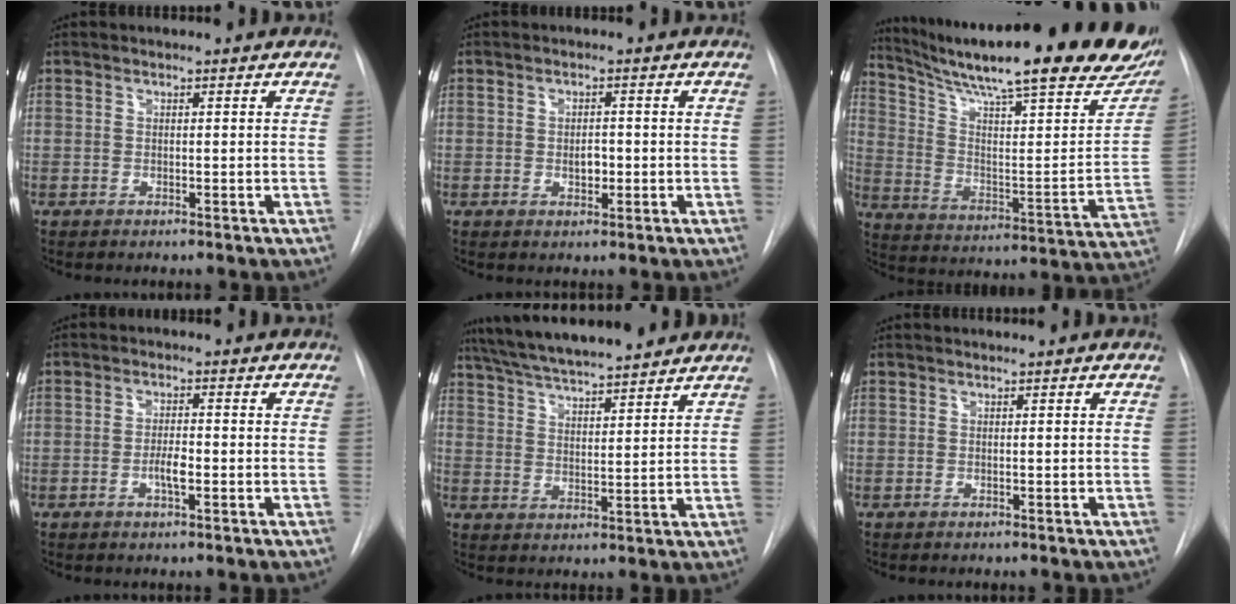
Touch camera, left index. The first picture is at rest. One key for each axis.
{"total": 2.4, "fx": -0.4, "fy": 1.4, "fz": 1.9, "tx": -0.029, "ty": 0.002, "tz": -0.004}
{"total": 32.1, "fx": 25.1, "fy": 4.4, "fz": 19.4, "tx": -0.274, "ty": -0.062, "tz": 0.337}
{"total": 3.0, "fx": -1.0, "fy": 0.7, "fz": 2.7, "tx": -0.049, "ty": 0.002, "tz": -0.017}
{"total": 16.5, "fx": 14.4, "fy": 1.9, "fz": 7.8, "tx": -0.135, "ty": 0.031, "tz": 0.226}
{"total": 0.0}